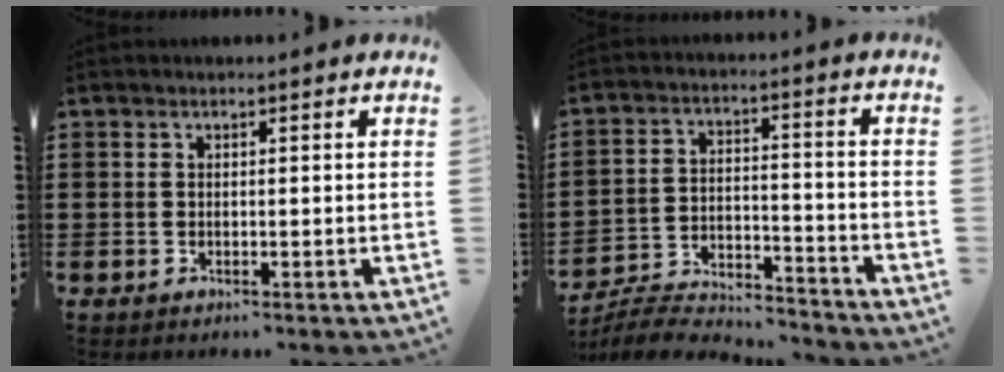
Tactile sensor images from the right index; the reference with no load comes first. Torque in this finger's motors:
{"motor_torque": [-1.18, 0.96, -0.11, -0.18]}